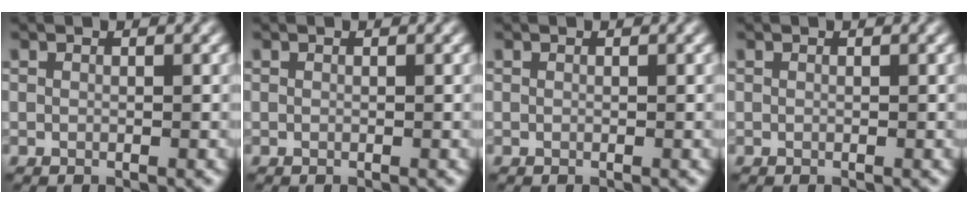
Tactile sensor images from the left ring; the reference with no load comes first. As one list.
[{"total": 0.0}, {"total": 0.0}, {"total": 0.0}]